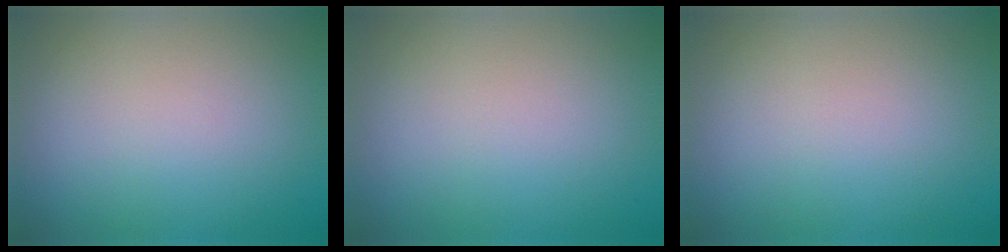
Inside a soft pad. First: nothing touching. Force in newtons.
{"total": 0.0}
{"total": 0.0}